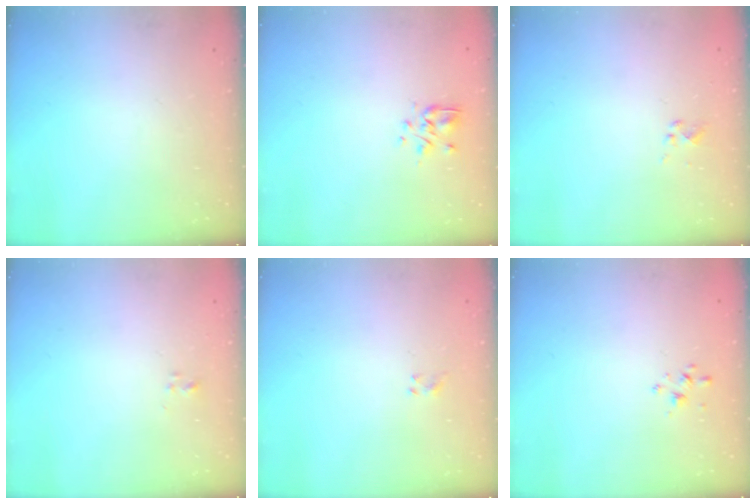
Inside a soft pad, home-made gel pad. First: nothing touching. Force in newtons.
{"total": 3.5, "press": 3.3, "slide": 1.1}
{"total": 0.9, "press": 0.8, "slide": 0.3}
{"total": 1.8, "press": 1.7, "slide": 0.3}
{"total": 2.9, "press": 2.7, "slide": 1.1}
{"total": 1.7, "press": 1.7, "slide": 0.3}